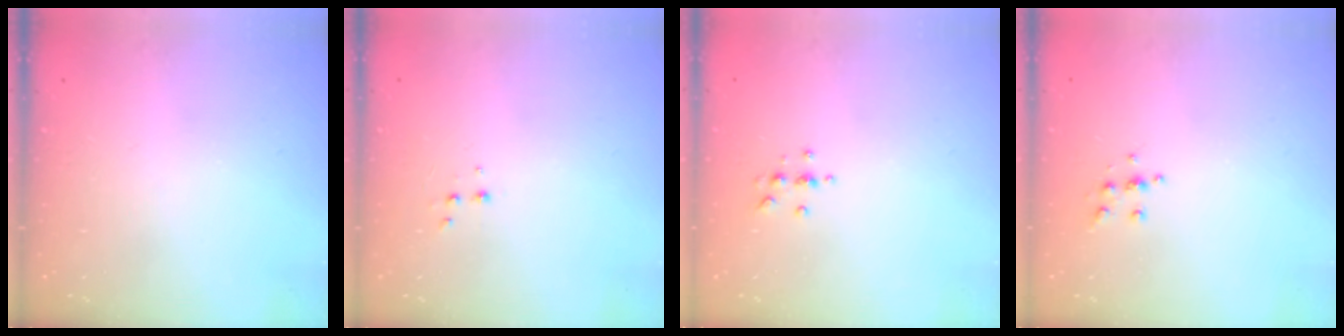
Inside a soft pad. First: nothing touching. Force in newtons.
{"total": 1.9, "press": 1.9, "slide": 0.2}
{"total": 4.6, "press": 4.6, "slide": 0.6}
{"total": 5.4, "press": 5.3, "slide": 0.4}